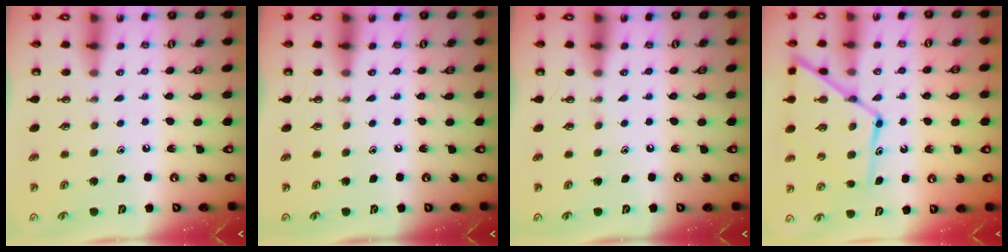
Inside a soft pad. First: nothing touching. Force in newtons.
{"total": 0.0}
{"total": 0.0}
{"total": 14.7, "press": 14.6, "slide": 1.3}